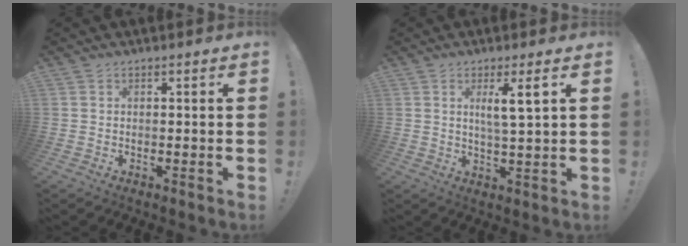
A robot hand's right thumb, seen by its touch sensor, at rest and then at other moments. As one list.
[{"total": 6.3, "force": [2.4, 0.3, 5.8], "torque": [-0.093, -0.009, 0.032]}]